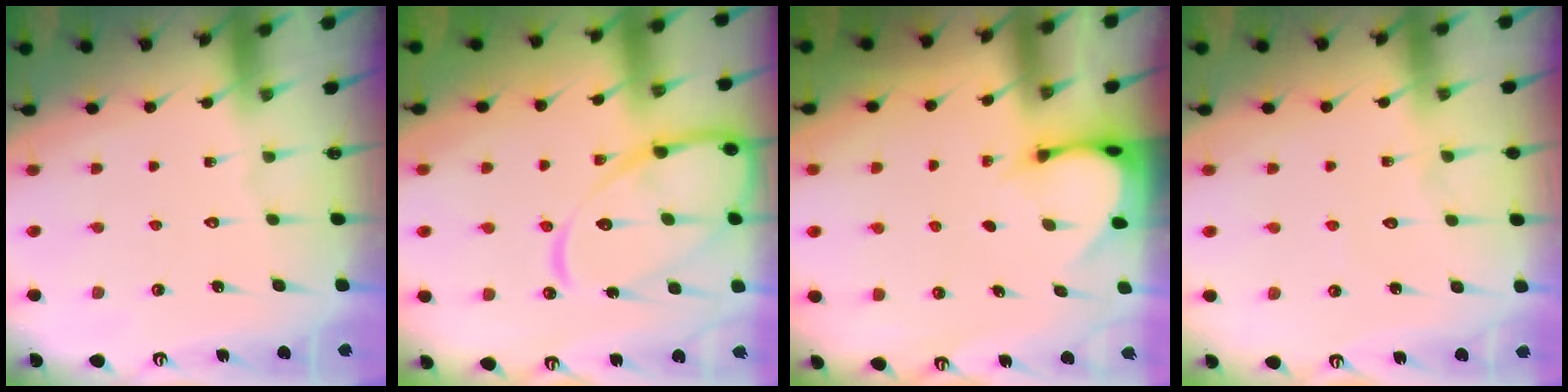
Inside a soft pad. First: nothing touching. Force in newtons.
{"total": 16.8, "press": 16.7, "slide": 1.7}
{"total": 3.3, "press": 3.3, "slide": 0.2}
{"total": 4.7, "press": 4.7, "slide": 0.5}